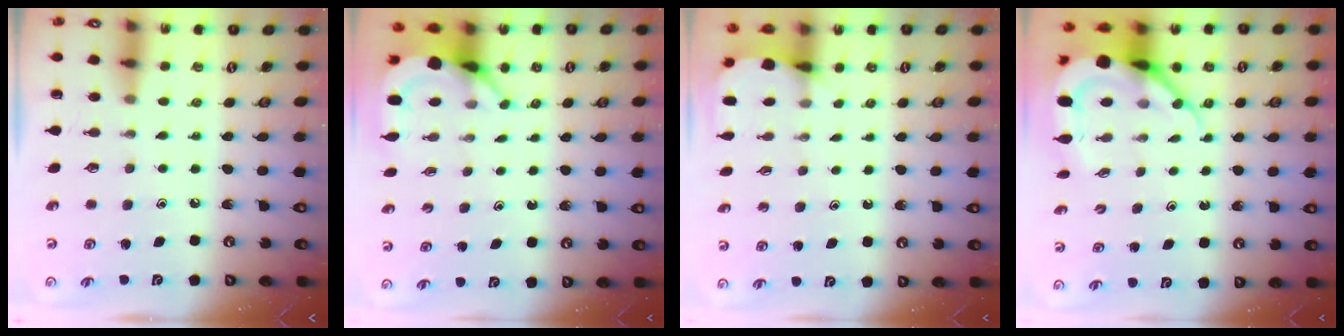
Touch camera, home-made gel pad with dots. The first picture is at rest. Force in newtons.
{"total": 4.0, "press": 4.0, "slide": 0.2}
{"total": 2.8, "press": 2.8, "slide": 0.3}
{"total": 9.3, "press": 9.2, "slide": 1.2}